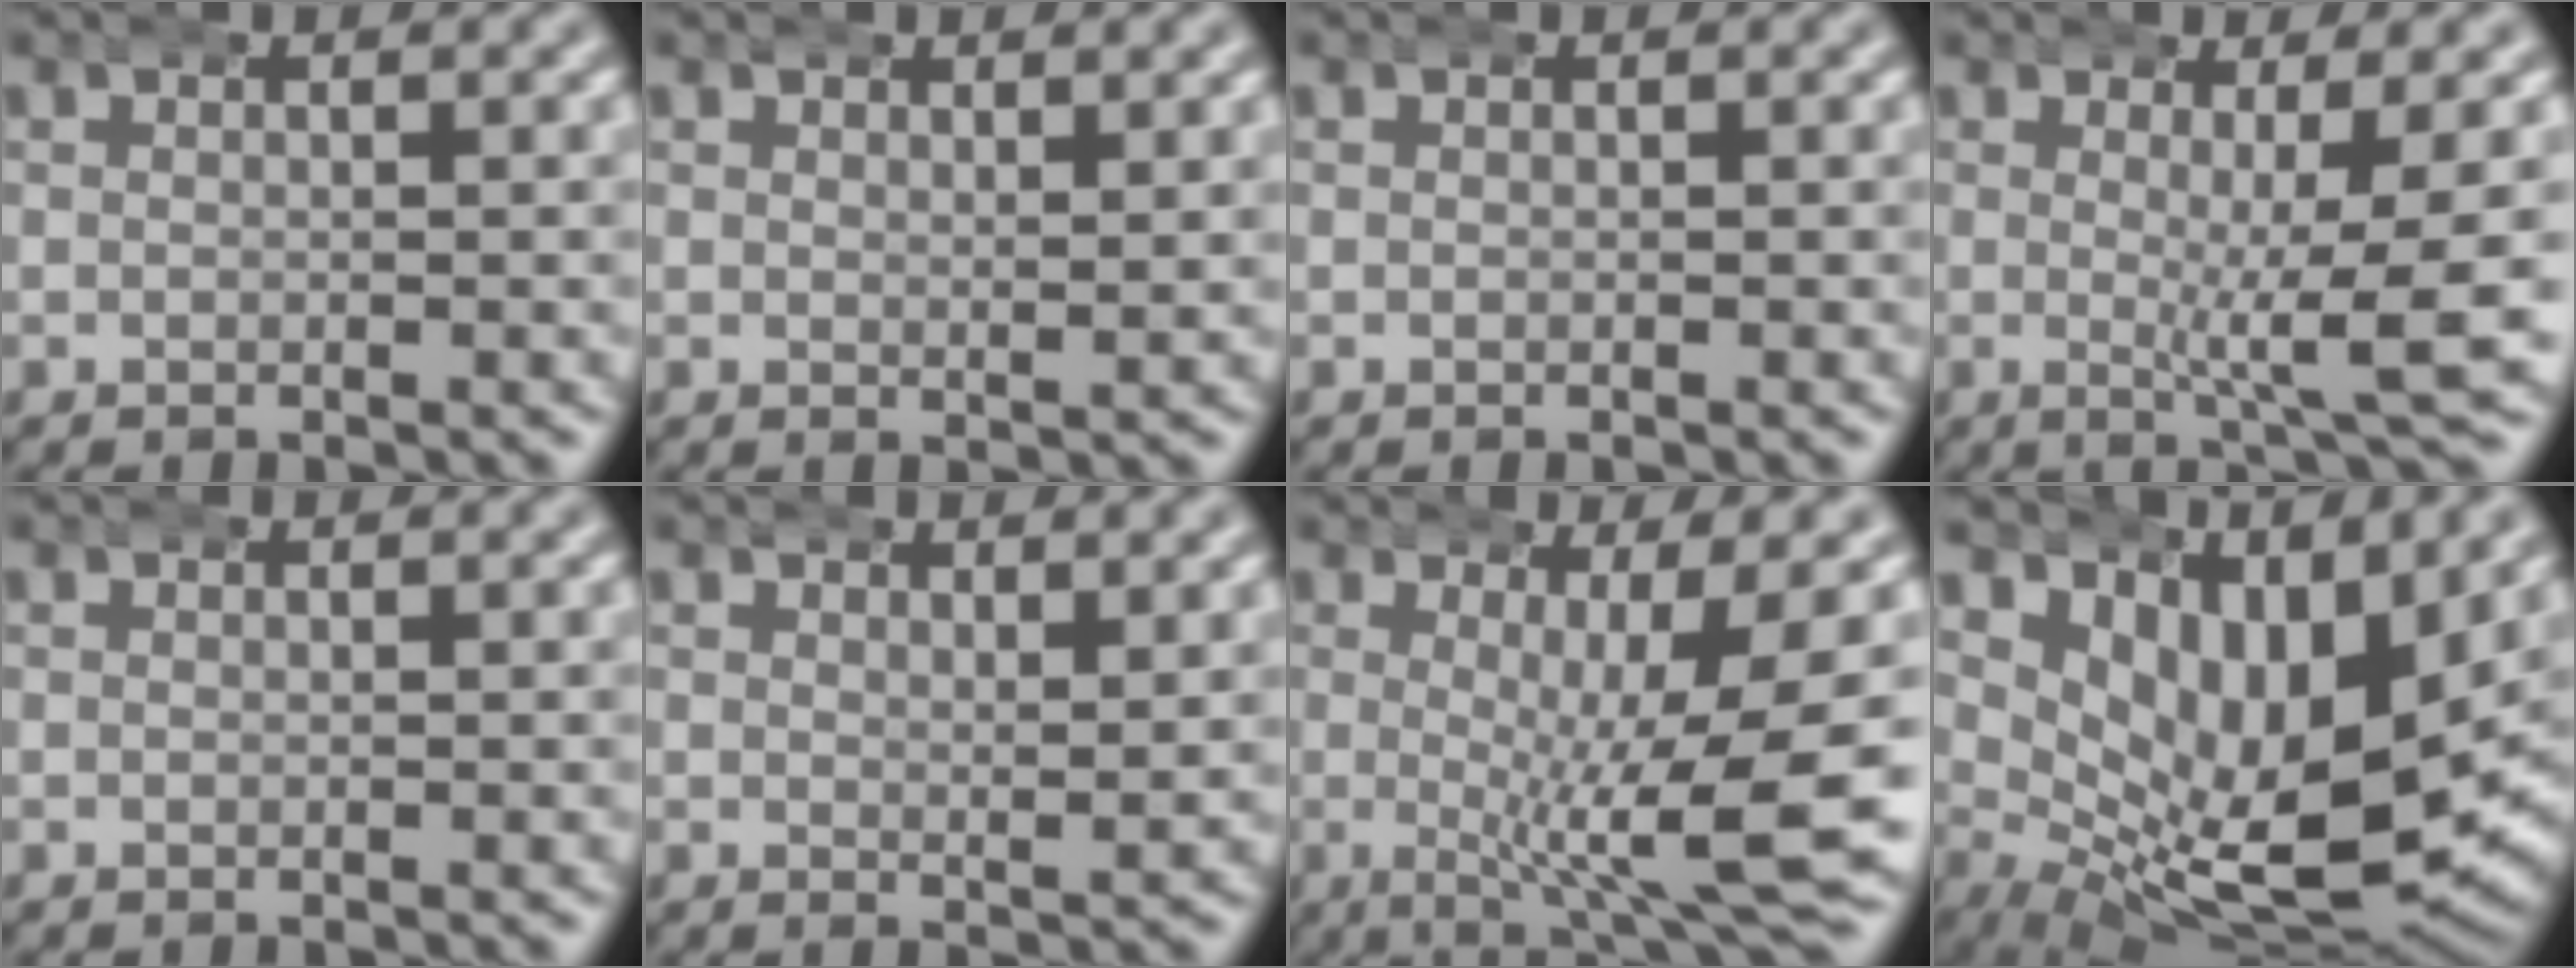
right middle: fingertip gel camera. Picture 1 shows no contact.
{"total": 1.7, "force": [1.6, -0.2, 0.4], "torque": [-0.004, -0.002, 0.027]}
{"total": 0.0}
{"total": 5.4, "force": [1.3, -0.1, 5.2], "torque": [-0.073, -0.003, 0.018]}
{"total": 0.0}
{"total": 2.0, "force": [1.9, -0.2, 0.6], "torque": [-0.008, -0.006, 0.032]}
{"total": 8.7, "force": [-0.1, 1.3, 8.6], "torque": [-0.114, -0.015, 0.005]}
{"total": 12.1, "force": [1.5, 6.6, 10.1], "torque": [-0.174, -0.042, 0.044]}